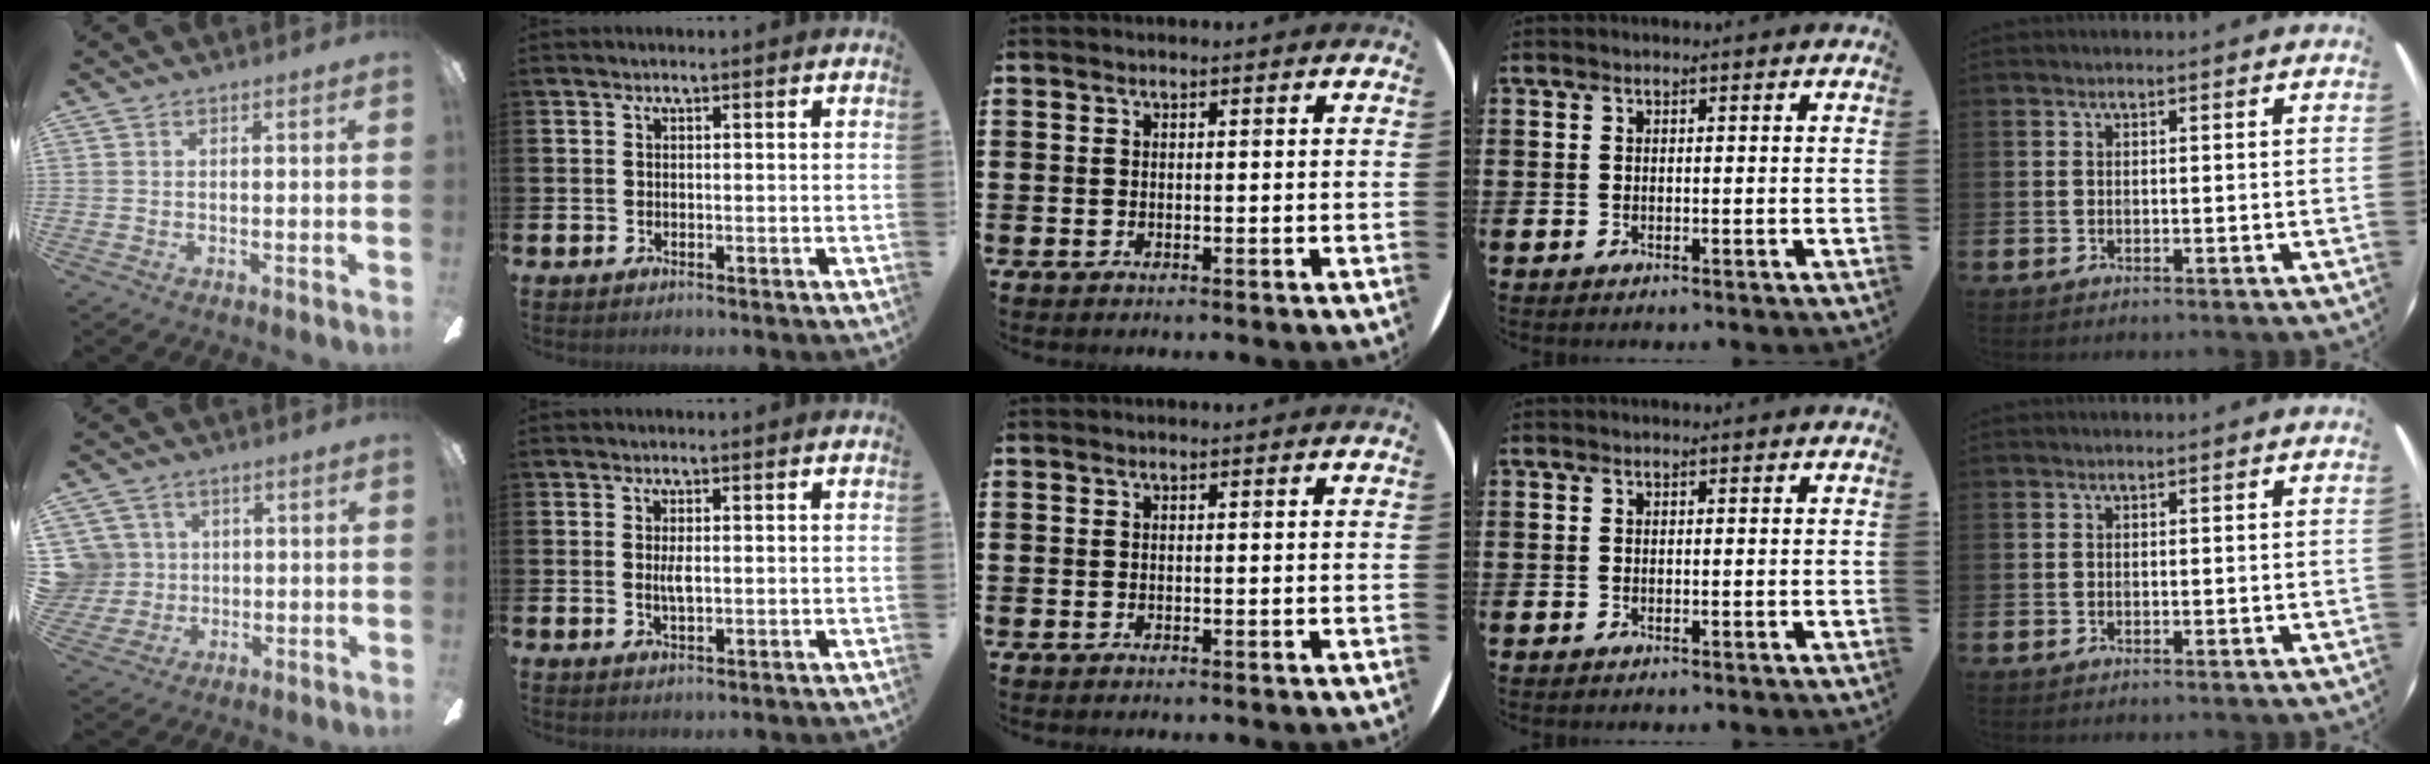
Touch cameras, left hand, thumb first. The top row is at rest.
{"thumb": {"total": 7.5, "force": [1.8, 7.2, 0.7], "torque": [-0.042, 0.002, 0.039]}, "index": {"total": 1.8, "force": [0.4, 0.5, 1.7], "torque": [-0.031, 0.001, 0.004]}}